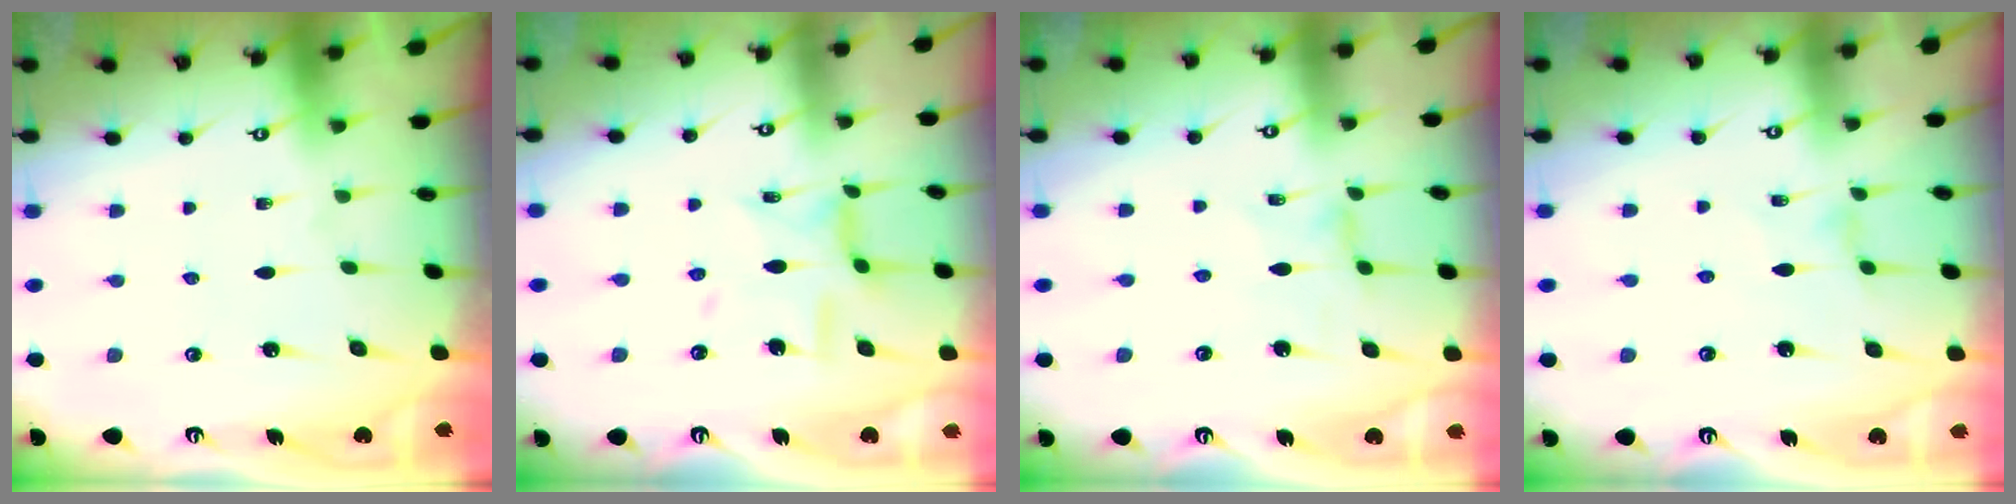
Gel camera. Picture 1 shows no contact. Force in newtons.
{"total": 10.8, "press": 10.7, "slide": 0.9}
{"total": 2.0, "press": 1.9, "slide": 0.4}
{"total": 2.0, "press": 2.0, "slide": 0.4}